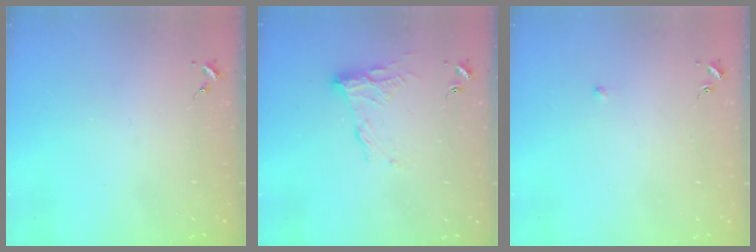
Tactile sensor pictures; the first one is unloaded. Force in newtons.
{"total": 11.0, "press": 11.0, "slide": 0.6}
{"total": 2.6, "press": 2.5, "slide": 0.6}